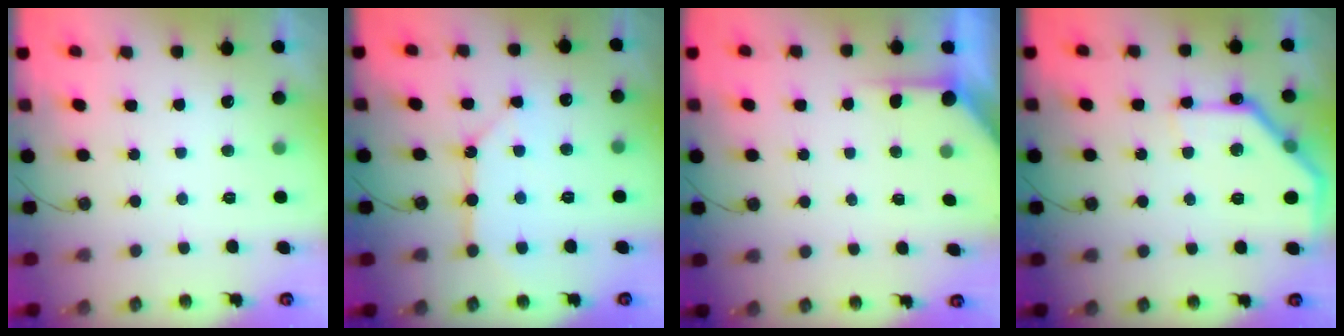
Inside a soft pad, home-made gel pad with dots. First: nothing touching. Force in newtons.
{"total": 9.9, "press": 9.9, "slide": 0.8}
{"total": 3.9, "press": 3.9, "slide": 0.3}
{"total": 15.5, "press": 15.5, "slide": 0.2}